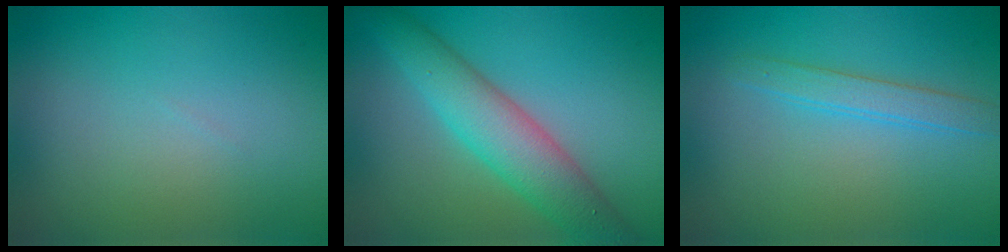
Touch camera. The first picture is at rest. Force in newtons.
{"total": 5.6, "press": 5.6, "slide": 0.2}
{"total": 2.1, "press": 2.1, "slide": 0.1}